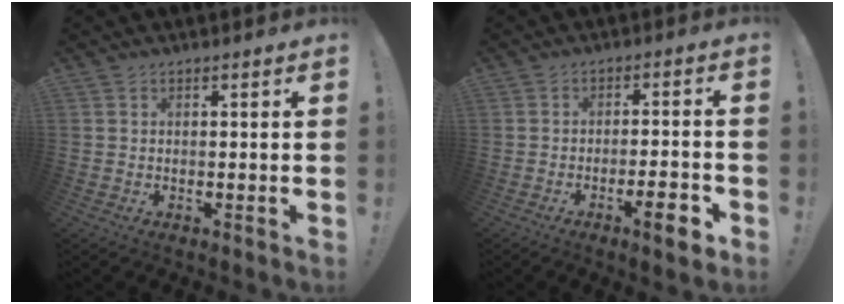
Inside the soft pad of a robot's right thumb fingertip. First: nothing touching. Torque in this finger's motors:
{"motor_torque": [1.20, 0.23, 0.76, -0.85, 0.00]}